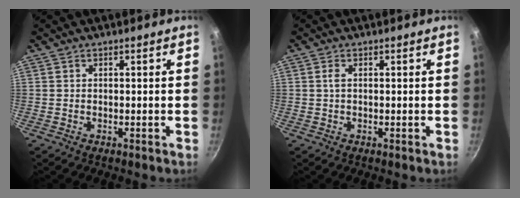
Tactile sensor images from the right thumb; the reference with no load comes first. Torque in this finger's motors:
{"motor_torque": [2.59, 2.37, 0.55, -0.07, 0.12]}